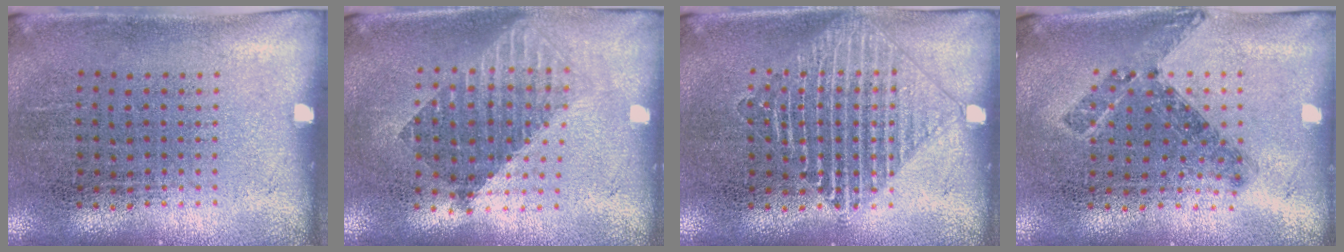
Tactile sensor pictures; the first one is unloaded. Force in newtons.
{"total": 1.7, "press": 1.4, "slide": 1.0}
{"total": 2.6, "press": 2.6, "slide": 0.5}
{"total": 0.7, "press": 0.7, "slide": 0.3}